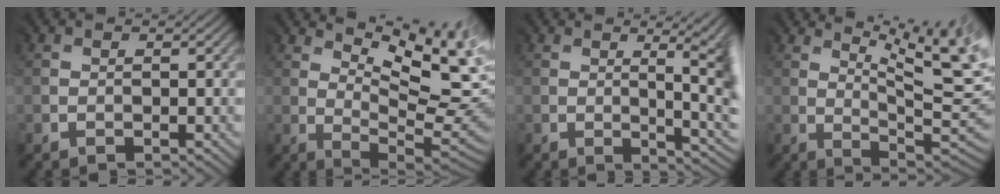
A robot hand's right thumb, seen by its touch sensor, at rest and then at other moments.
{"total": 15.3, "force": [7.1, 5.2, 12.6], "torque": [-0.186, 0.031, 0.113]}
{"total": 8.1, "force": [0.3, 2.5, 7.7], "torque": [-0.060, 0.016, -0.004]}
{"total": 12.7, "force": [5.3, 2.9, 11.1], "torque": [-0.152, 0.021, 0.092]}